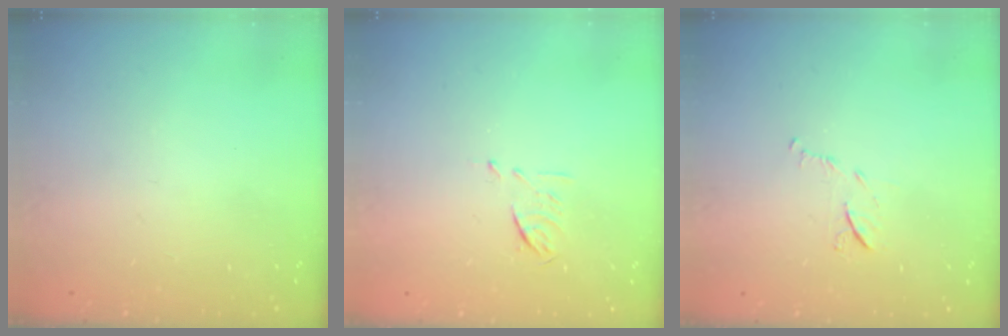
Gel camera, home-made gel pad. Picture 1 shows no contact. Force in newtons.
{"total": 5.1, "press": 5.0, "slide": 1.1}
{"total": 6.0, "press": 6.0, "slide": 0.6}